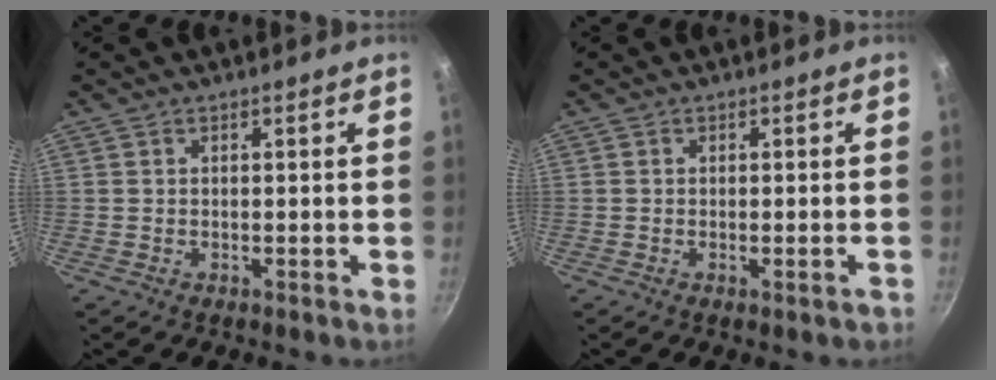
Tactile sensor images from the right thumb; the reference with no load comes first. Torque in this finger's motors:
{"motor_torque": [-0.15, 0.22, -0.52, 0.12, -0.02]}